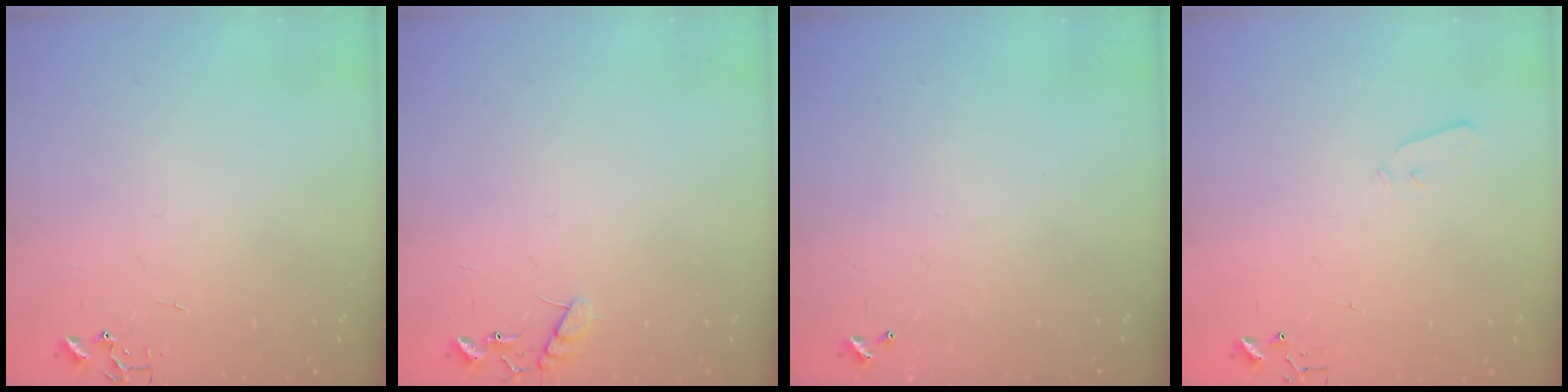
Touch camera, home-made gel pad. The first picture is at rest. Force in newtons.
{"total": 8.8, "press": 8.8, "slide": 0.4}
{"total": 0.0}
{"total": 3.4, "press": 3.3, "slide": 0.5}